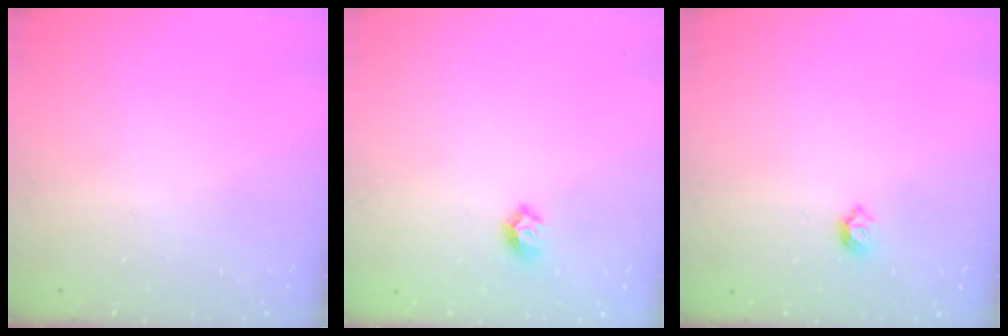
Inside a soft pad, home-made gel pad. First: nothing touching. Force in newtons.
{"total": 6.0, "press": 5.9, "slide": 0.8}
{"total": 6.1, "press": 6.0, "slide": 1.1}